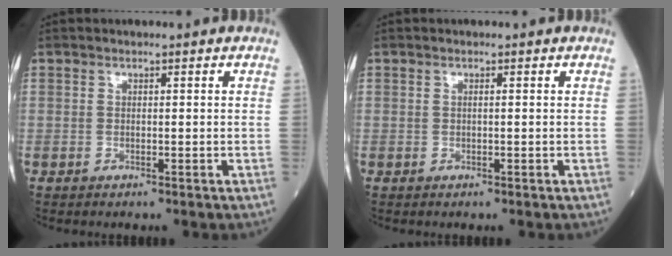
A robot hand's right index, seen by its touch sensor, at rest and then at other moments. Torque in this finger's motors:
{"motor_torque": [-0.26, -0.01, -0.05, -0.01]}